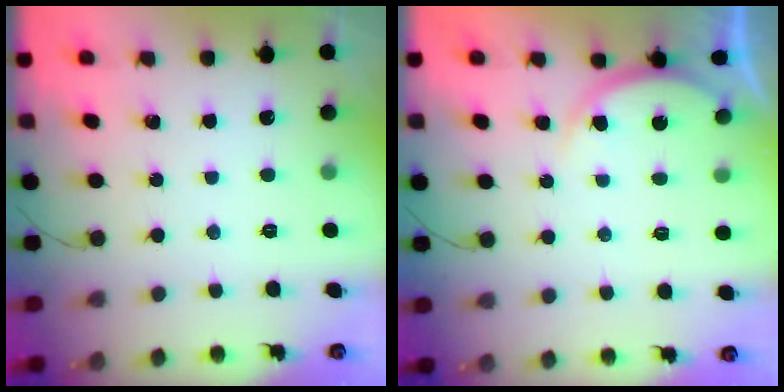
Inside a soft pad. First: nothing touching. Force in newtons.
{"total": 5.3, "press": 5.2, "slide": 0.8}